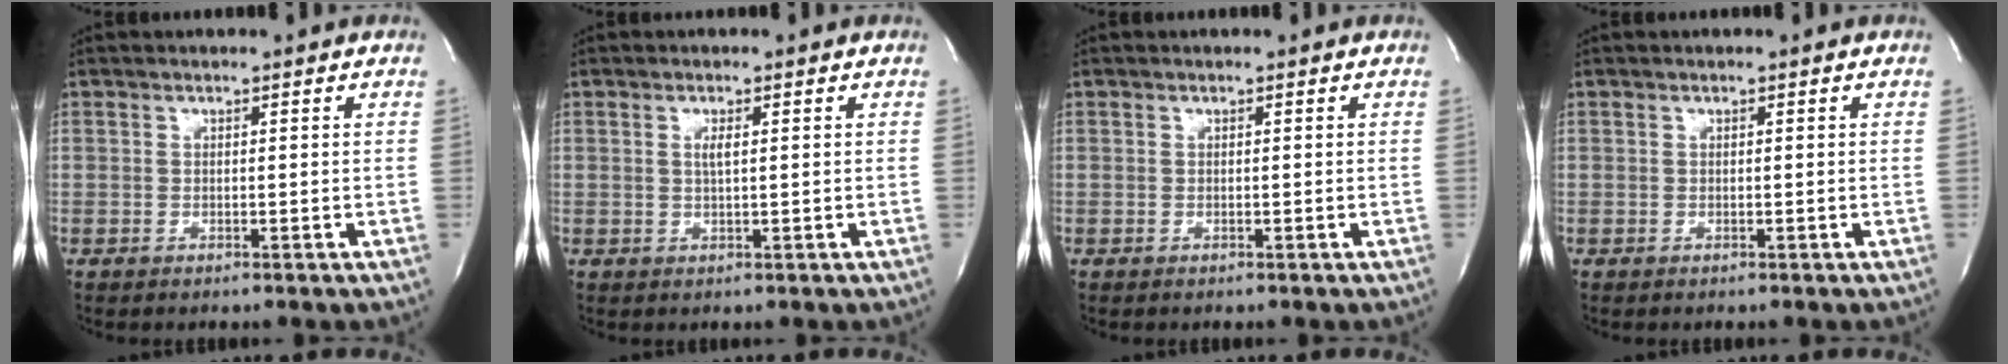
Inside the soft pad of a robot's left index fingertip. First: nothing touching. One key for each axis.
{"total": 1.4, "fx": 0.3, "fy": 0.1, "fz": 1.4, "tx": -0.031, "ty": -0.001, "tz": 0.005}
{"total": 0.0}
{"total": 0.0}